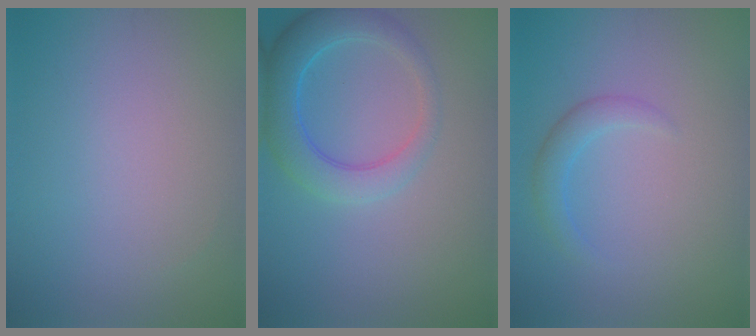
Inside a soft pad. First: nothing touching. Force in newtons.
{"total": 4.8, "press": 4.8, "slide": 0.3}
{"total": 1.9, "press": 1.9, "slide": 0.1}